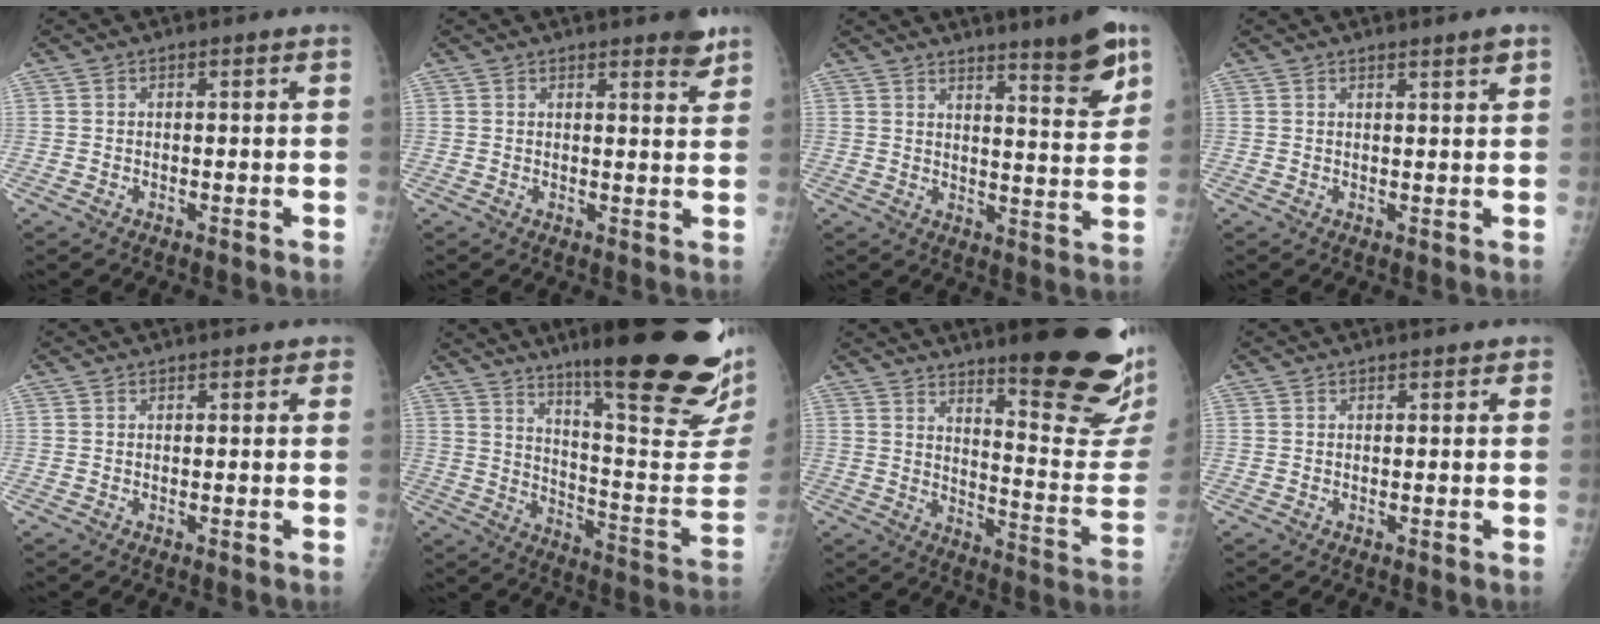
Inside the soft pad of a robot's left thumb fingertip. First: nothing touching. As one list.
[{"total": 3.6, "force": [2.6, 0.9, 2.2], "torque": [-0.016, -0.017, 0.031]}, {"total": 9.4, "force": [6.2, 1.3, 6.9], "torque": [-0.082, -0.047, 0.091]}, {"total": 1.8, "force": [1.3, 0.0, 1.2], "torque": [-0.017, -0.010, 0.020]}, {"total": 1.2, "force": [0.6, 0.8, 0.7], "torque": [0.007, 0.002, 0.002]}, {"total": 29.0, "force": [18.8, 4.8, 21.5], "torque": [-0.254, -0.095, 0.275]}, {"total": 23.5, "force": [15.5, 4.8, 17.0], "torque": [-0.200, -0.109, 0.214]}, {"total": 0.9, "force": [0.4, 0.6, 0.5], "torque": [0.004, 0.001, 0.001]}]